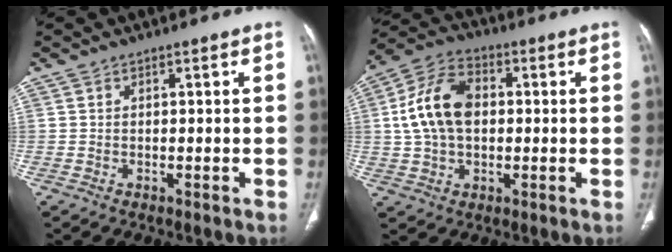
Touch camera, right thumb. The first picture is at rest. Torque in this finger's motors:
{"motor_torque": [0.24, 2.02, 0.59, -0.46, 0.13]}